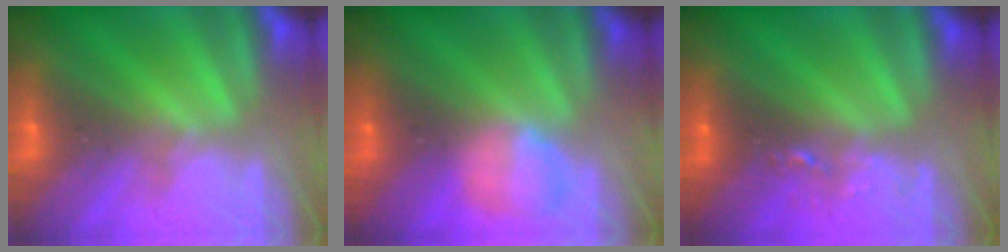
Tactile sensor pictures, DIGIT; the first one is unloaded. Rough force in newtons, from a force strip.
{"total": 2.3}
{"total": 2.4}